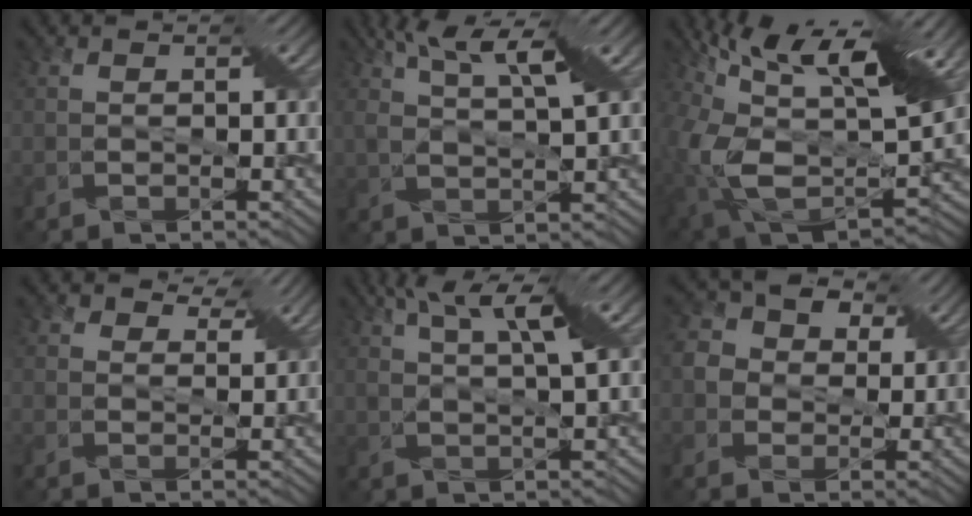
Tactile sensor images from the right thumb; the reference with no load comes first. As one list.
[{"total": 7.1, "force": [3.8, 1.7, 5.7], "torque": [-0.112, 0.011, 0.060]}, {"total": 16.4, "force": [6.8, 7.7, 12.8], "torque": [-0.267, 0.007, 0.113]}, {"total": 4.6, "force": [3.6, 2.3, 1.7], "torque": [-0.034, -0.004, 0.055]}, {"total": 6.0, "force": [3.1, 0.9, 5.0], "torque": [-0.090, 0.011, 0.054]}, {"total": 6.2, "force": [1.7, 5.3, 2.7], "torque": [-0.087, 0.011, 0.015]}]